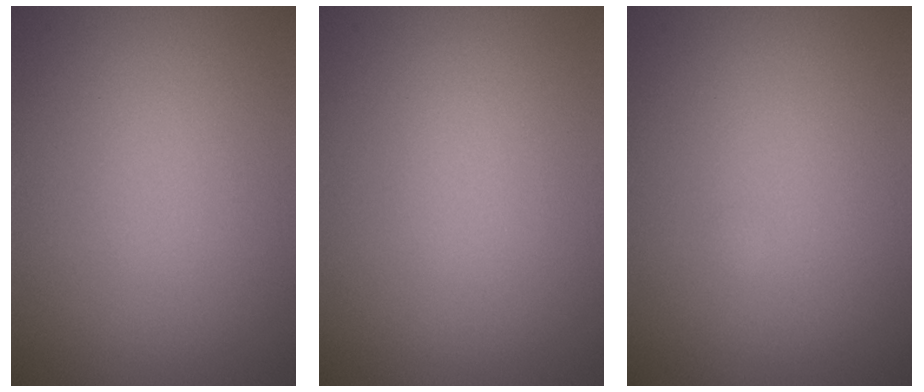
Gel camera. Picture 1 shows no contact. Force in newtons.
{"total": 0.0}
{"total": 0.0}